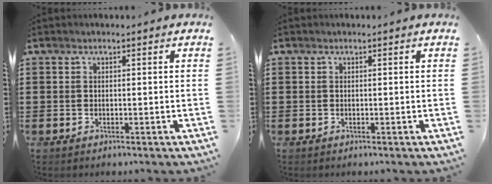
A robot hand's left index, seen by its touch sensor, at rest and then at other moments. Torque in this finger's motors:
{"motor_torque": [0.00, 0.00, 0.00, 0.00]}